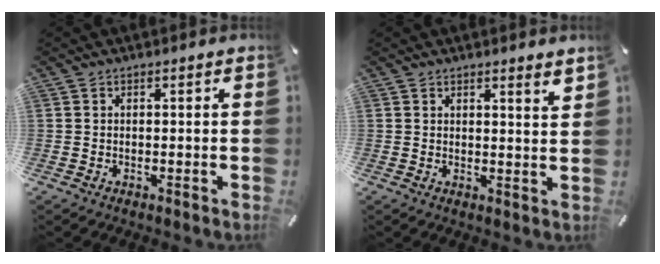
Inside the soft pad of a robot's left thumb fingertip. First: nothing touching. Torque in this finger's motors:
{"motor_torque": [0.44, -0.30, 0.17, -0.27, 0.00]}